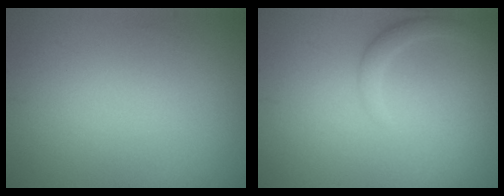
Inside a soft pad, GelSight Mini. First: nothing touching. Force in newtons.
{"total": 1.4, "press": 1.4, "slide": 0.1}